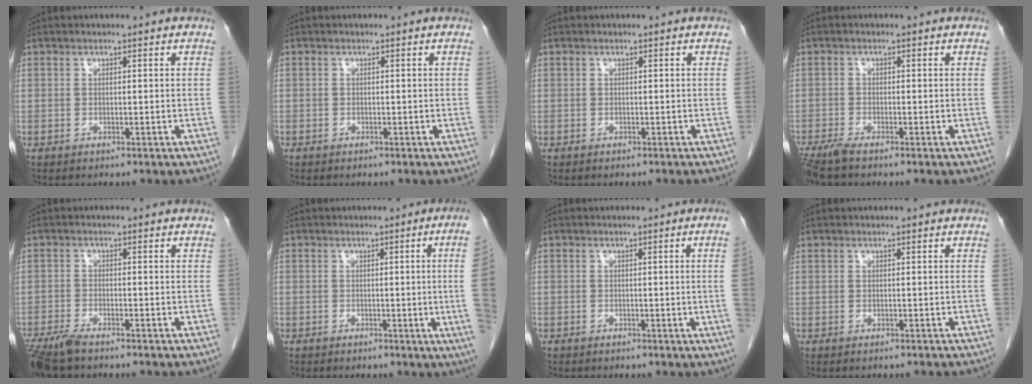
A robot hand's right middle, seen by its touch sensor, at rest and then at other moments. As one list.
[{"total": 0.0}, {"total": 1.5, "force": [-1.4, 0.2, 0.5], "torque": [-0.010, -0.002, -0.017]}, {"total": 3.1, "force": [-2.5, 0.0, 1.8], "torque": [-0.039, -0.008, -0.052]}, {"total": 5.0, "force": [-4.1, 0.8, 2.8], "torque": [-0.057, -0.014, -0.077]}, {"total": 7.9, "force": [-0.6, -2.4, 7.5], "torque": [-0.067, -0.011, -0.010]}, {"total": 2.6, "force": [-0.4, -0.9, 2.4], "torque": [-0.028, -0.002, -0.006]}, {"total": 1.7, "force": [-1.6, 0.3, 0.6], "torque": [-0.012, -0.002, -0.019]}]